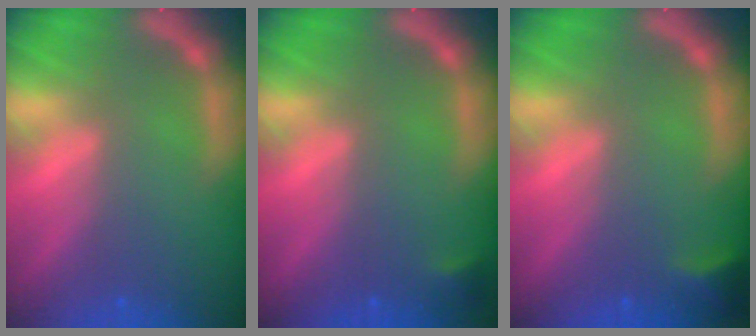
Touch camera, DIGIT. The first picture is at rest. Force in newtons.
{"total": 0.9}
{"total": 1.9}